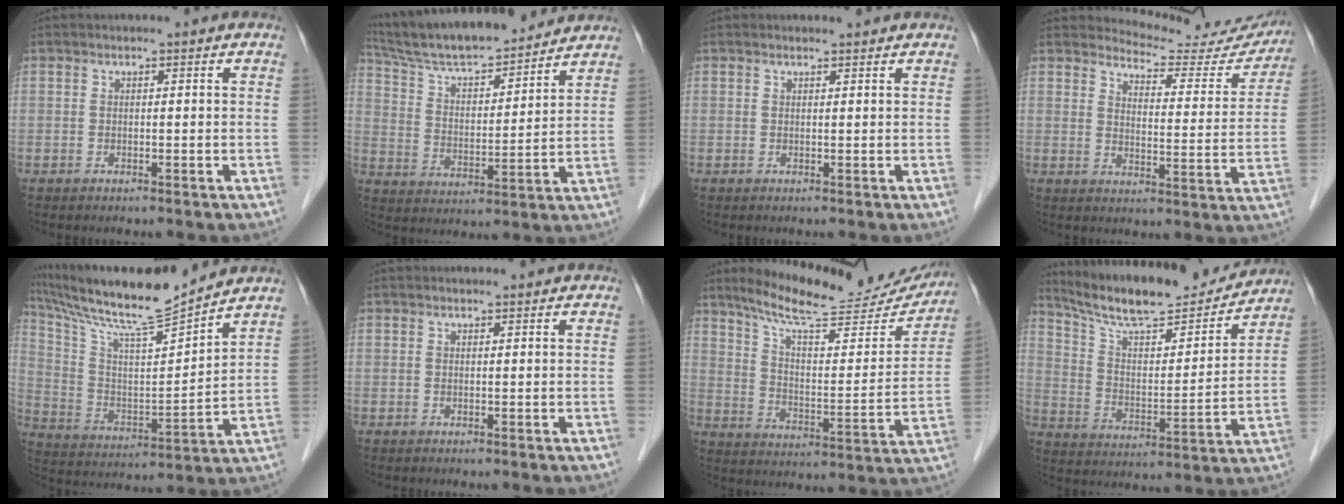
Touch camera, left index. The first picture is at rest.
{"total": 17.8, "force": [16.1, 2.7, 7.1], "torque": [-0.127, 0.021, 0.270]}
{"total": 1.1, "force": [1.1, 0.1, 0.1], "torque": [-0.010, 0.005, 0.018]}
{"total": 13.9, "force": [13.7, 2.5, 0.7], "torque": [0.005, -0.048, 0.154]}
{"total": 15.3, "force": [13.8, -0.8, 6.5], "torque": [-0.132, -0.001, 0.249]}
{"total": 0.7, "force": [0.7, 0.1, 0.1], "torque": [-0.006, 0.014, 0.014]}
{"total": 20.9, "force": [19.1, 3.1, 8.0], "torque": [-0.121, -0.026, 0.268]}
{"total": 17.5, "force": [16.1, 2.3, 6.5], "torque": [-0.115, -0.010, 0.260]}